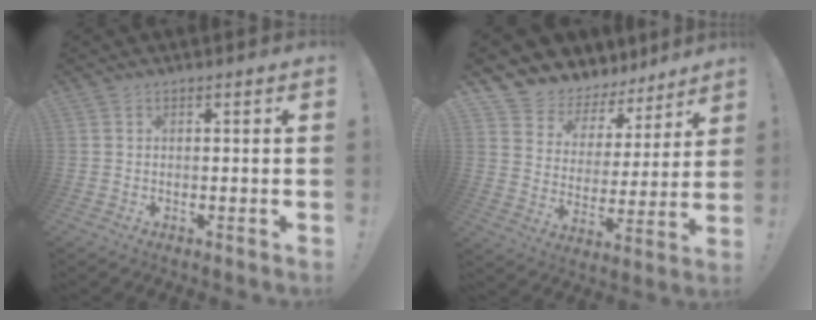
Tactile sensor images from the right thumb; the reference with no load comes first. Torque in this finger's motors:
{"motor_torque": [0.03, 0.08, 0.50, 0.51, 0.00]}